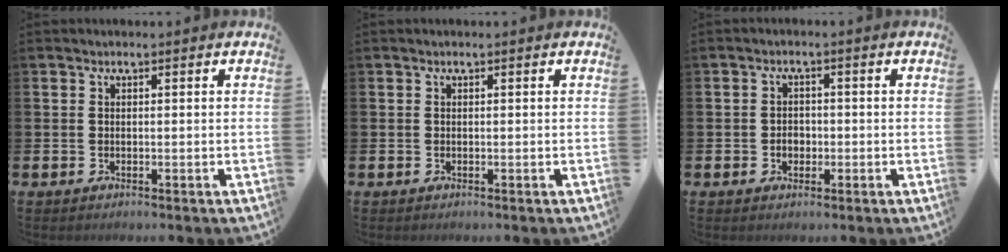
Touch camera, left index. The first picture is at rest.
{"total": 0.0}
{"total": 1.9, "force": [-0.5, 1.5, 1.0], "torque": [-0.008, 0.001, -0.015]}